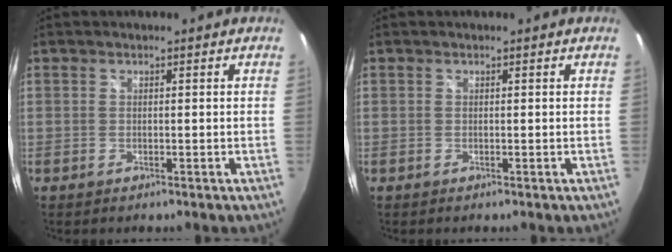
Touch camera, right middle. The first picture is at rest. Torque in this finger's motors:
{"motor_torque": [0.02, -0.02, 0.00, 0.01]}